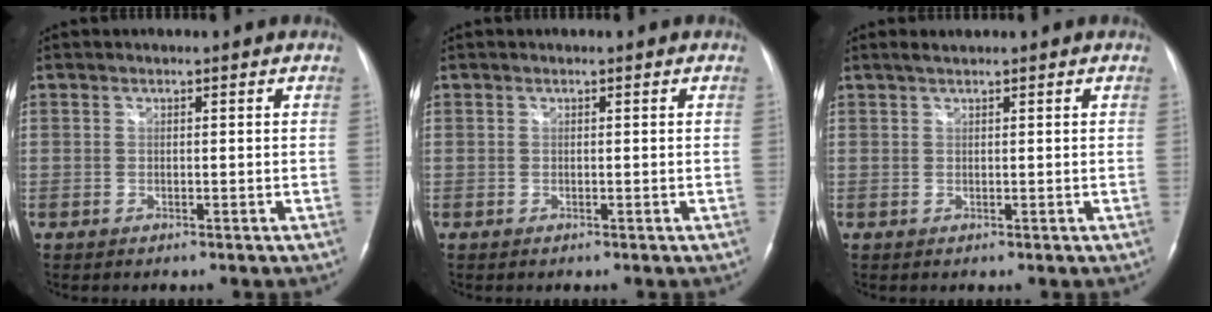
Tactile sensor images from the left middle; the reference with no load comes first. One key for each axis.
{"total": 0.0}
{"total": 1.0, "fx": 0.9, "fy": 0.0, "fz": 0.4, "tx": -0.011, "ty": 0.007, "tz": 0.020}